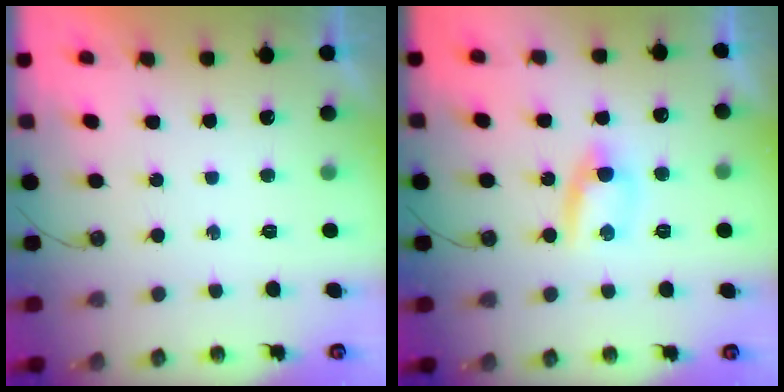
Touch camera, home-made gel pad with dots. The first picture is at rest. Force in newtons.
{"total": 4.7, "press": 4.7, "slide": 0.7}